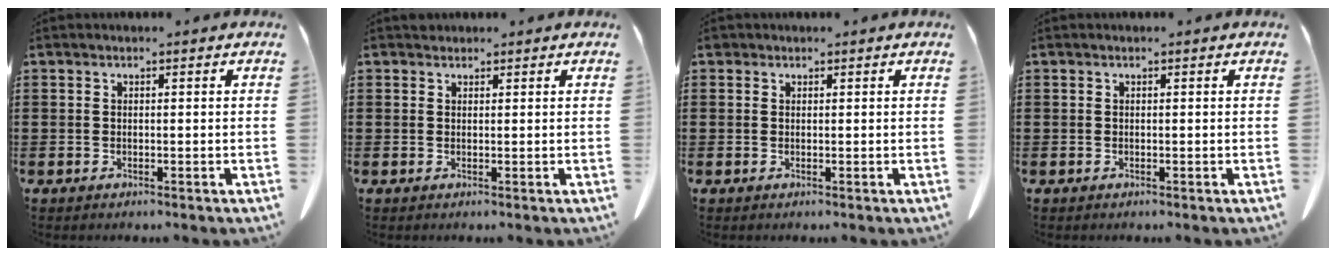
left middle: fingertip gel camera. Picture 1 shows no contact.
{"total": 0.9, "force": [0.8, 0.4, 0.0], "torque": [-0.001, 0.003, 0.016]}
{"total": 0.5, "force": [0.3, 0.4, 0.1], "torque": [-0.004, 0.004, 0.005]}
{"total": 0.0}